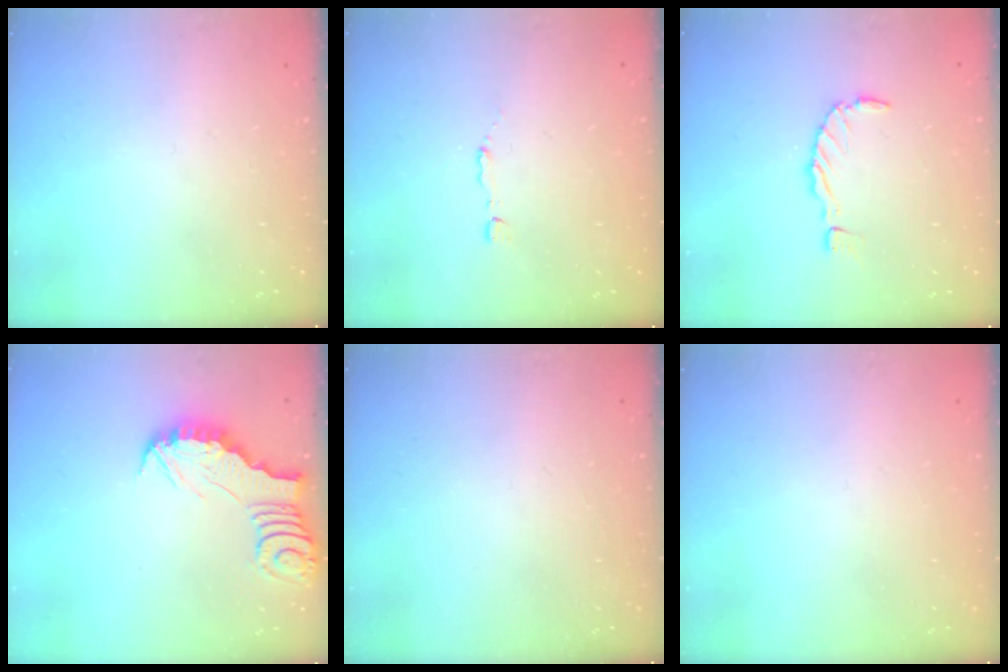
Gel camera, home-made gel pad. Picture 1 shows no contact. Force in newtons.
{"total": 1.1, "press": 1.1, "slide": 0.1}
{"total": 0.0}
{"total": 3.2, "press": 3.1, "slide": 0.4}
{"total": 0.0}
{"total": 0.0}